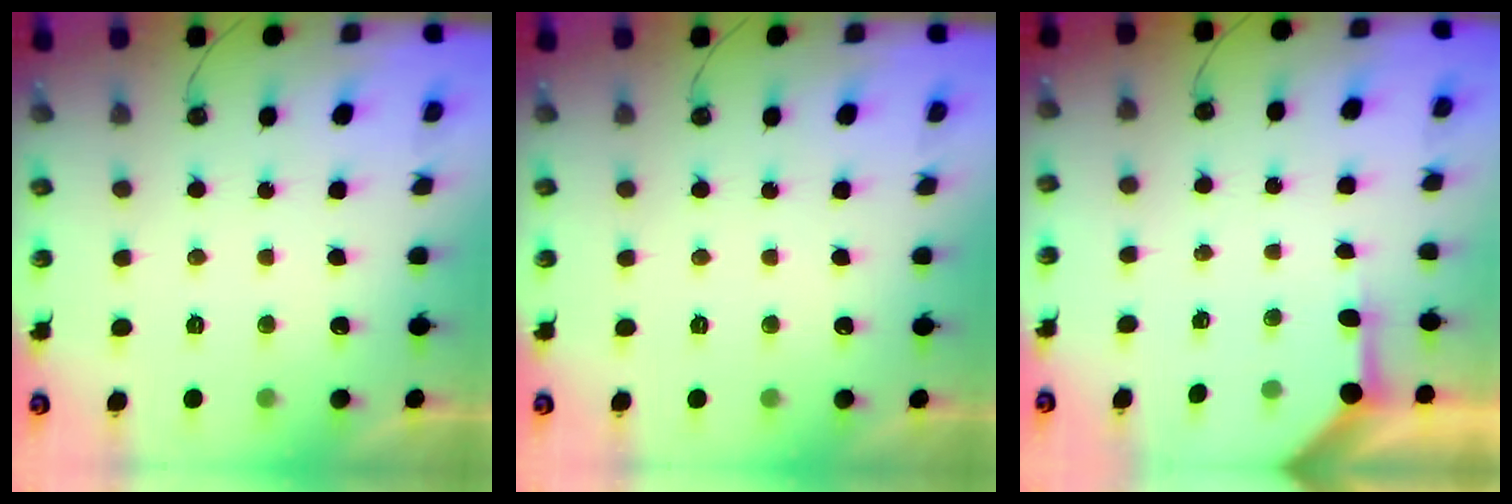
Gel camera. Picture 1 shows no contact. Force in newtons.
{"total": 0.0}
{"total": 3.2, "press": 3.2, "slide": 0.5}